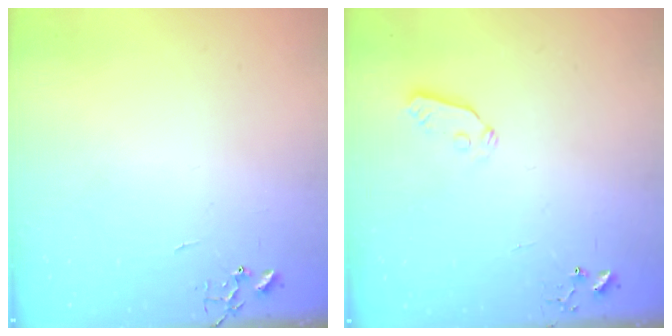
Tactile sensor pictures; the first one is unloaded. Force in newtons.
{"total": 3.8, "press": 3.8, "slide": 0.6}